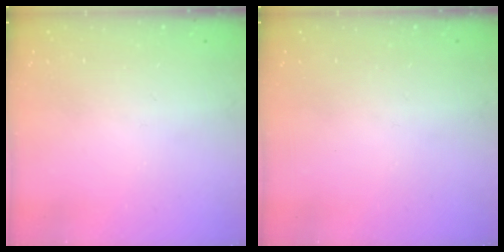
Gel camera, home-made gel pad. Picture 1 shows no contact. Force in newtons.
{"total": 0.0}